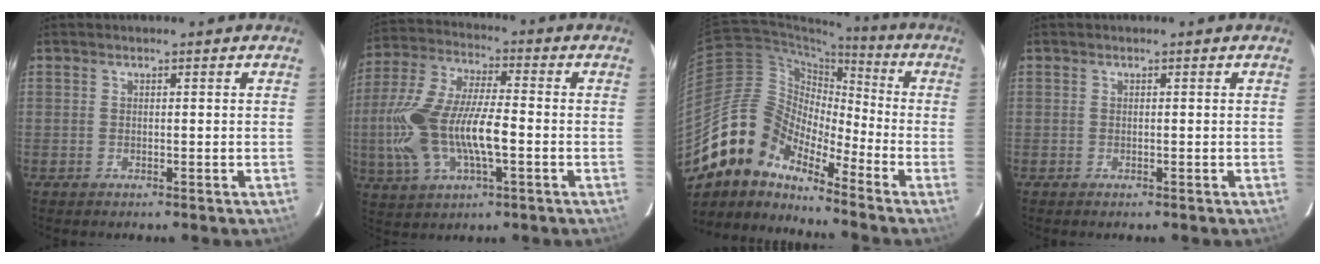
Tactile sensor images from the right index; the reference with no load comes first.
{"total": 17.4, "force": [-3.2, 6.9, 15.7], "torque": [-0.335, 0.000, -0.061]}
{"total": 14.4, "force": [-11.5, 6.4, 5.7], "torque": [-0.096, 0.013, -0.233]}
{"total": 0.0}